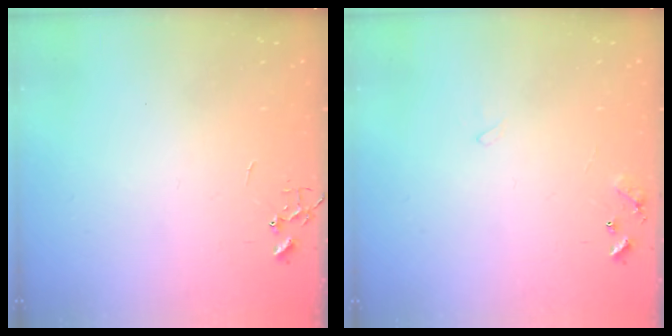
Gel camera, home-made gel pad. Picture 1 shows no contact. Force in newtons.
{"total": 6.1, "press": 6.1, "slide": 0.5}